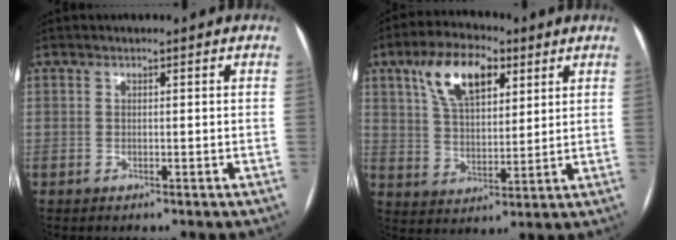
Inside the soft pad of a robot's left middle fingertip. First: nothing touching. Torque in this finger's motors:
{"motor_torque": [1.49, -0.65, 0.29, 0.05]}